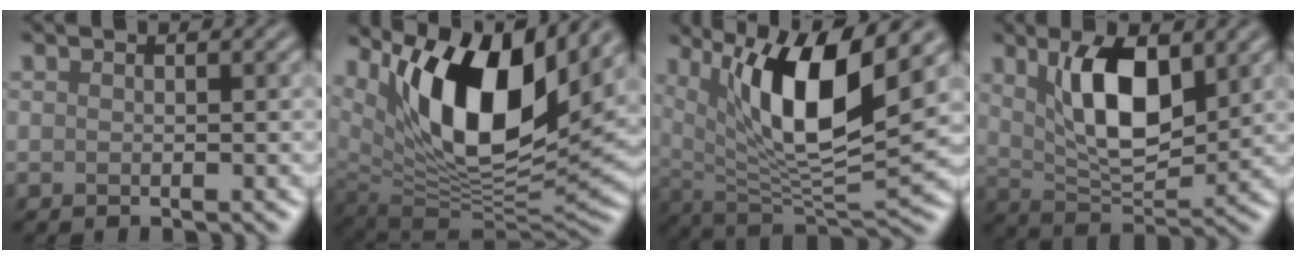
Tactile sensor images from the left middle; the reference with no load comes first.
{"total": 13.4, "force": [5.7, 5.5, 10.7], "torque": [-0.180, -0.013, 0.106]}
{"total": 10.8, "force": [4.1, 3.2, 9.4], "torque": [-0.155, -0.013, 0.077]}
{"total": 7.7, "force": [2.8, 3.4, 6.3], "torque": [-0.115, -0.003, 0.050]}